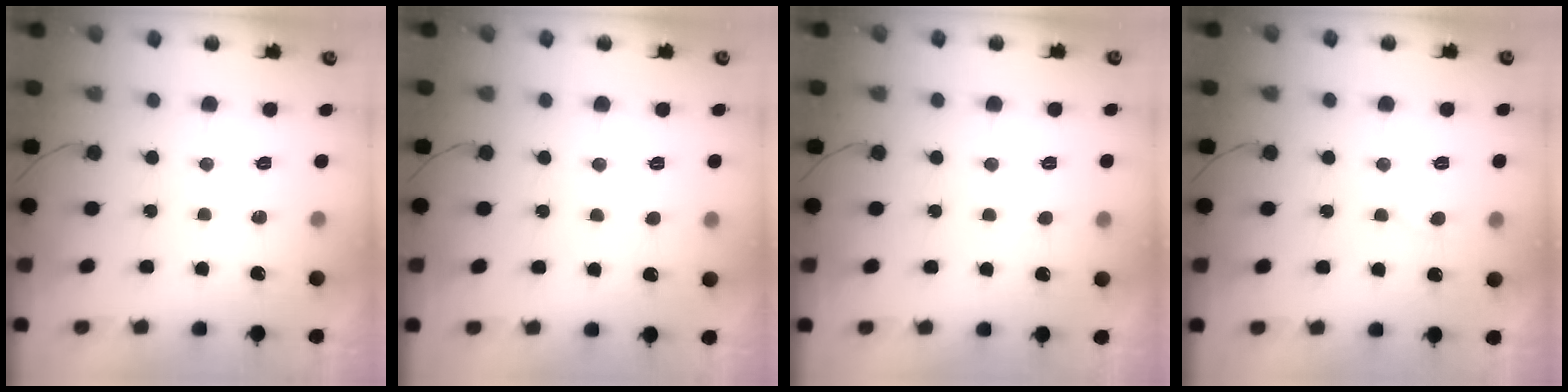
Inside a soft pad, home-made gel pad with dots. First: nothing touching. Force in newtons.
{"total": 1.4, "press": 1.3, "slide": 0.1}
{"total": 2.4, "press": 2.4, "slide": 0.2}
{"total": 6.6, "press": 6.6, "slide": 0.4}